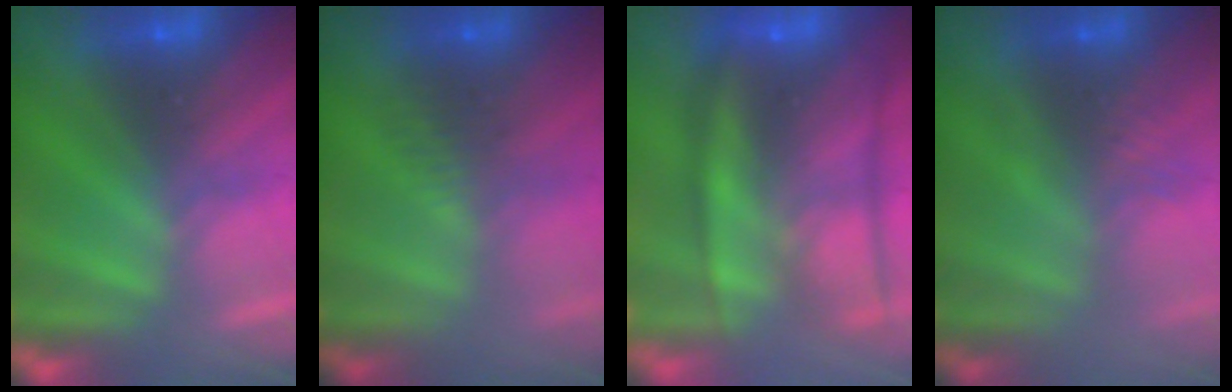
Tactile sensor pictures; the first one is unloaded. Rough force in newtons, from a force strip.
{"total": 2.5}
{"total": 5.8}
{"total": 2.5}